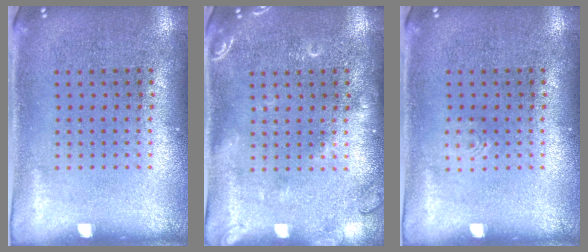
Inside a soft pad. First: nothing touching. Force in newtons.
{"total": 2.0, "press": 2.0, "slide": 0.3}
{"total": 0.6, "press": 0.6, "slide": 0.1}